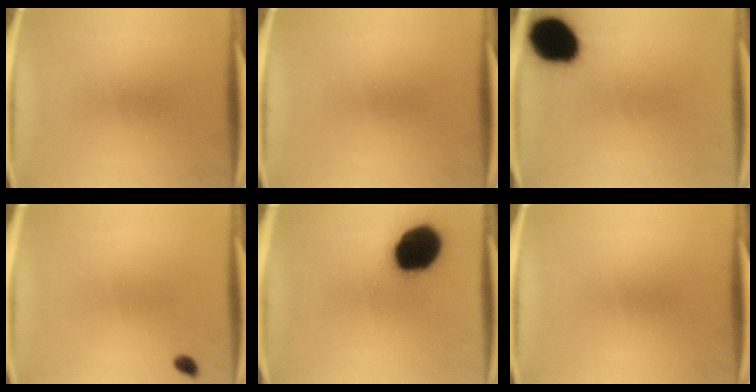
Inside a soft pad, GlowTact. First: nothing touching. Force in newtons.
{"total": 0.0}
{"total": 16.5}
{"total": 1.3}
{"total": 19.7}
{"total": 0.0}